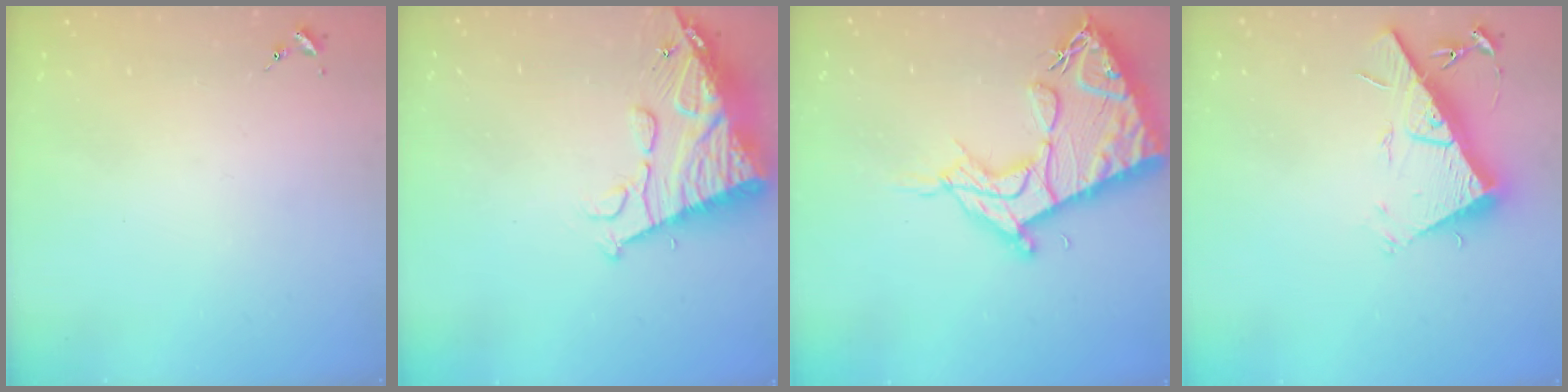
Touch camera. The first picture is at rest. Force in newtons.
{"total": 14.9, "press": 14.8, "slide": 1.5}
{"total": 19.5, "press": 19.4, "slide": 1.8}
{"total": 17.5, "press": 17.5, "slide": 0.4}